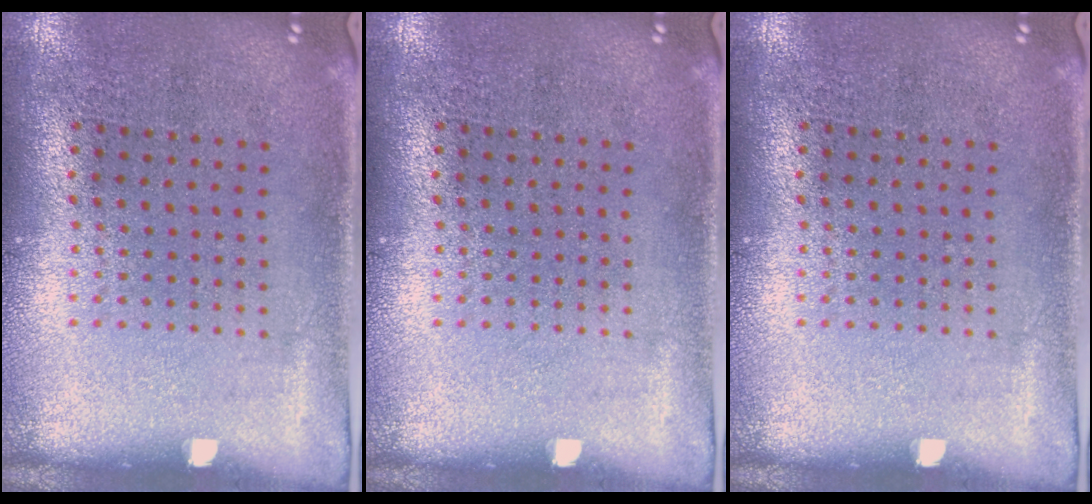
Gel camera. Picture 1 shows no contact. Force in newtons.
{"total": 0.0}
{"total": 0.0}